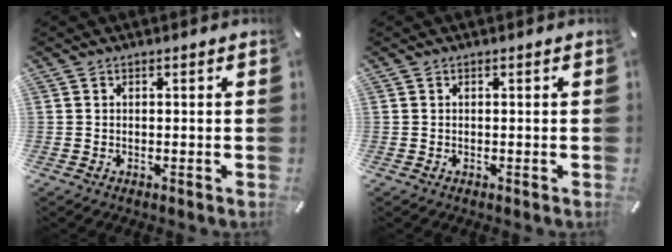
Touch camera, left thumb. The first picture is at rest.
{"total": 0.0}